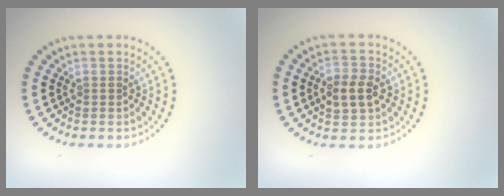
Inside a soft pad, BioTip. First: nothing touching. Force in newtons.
{"total": 3.0, "press": 3.0, "slide": 0.2}